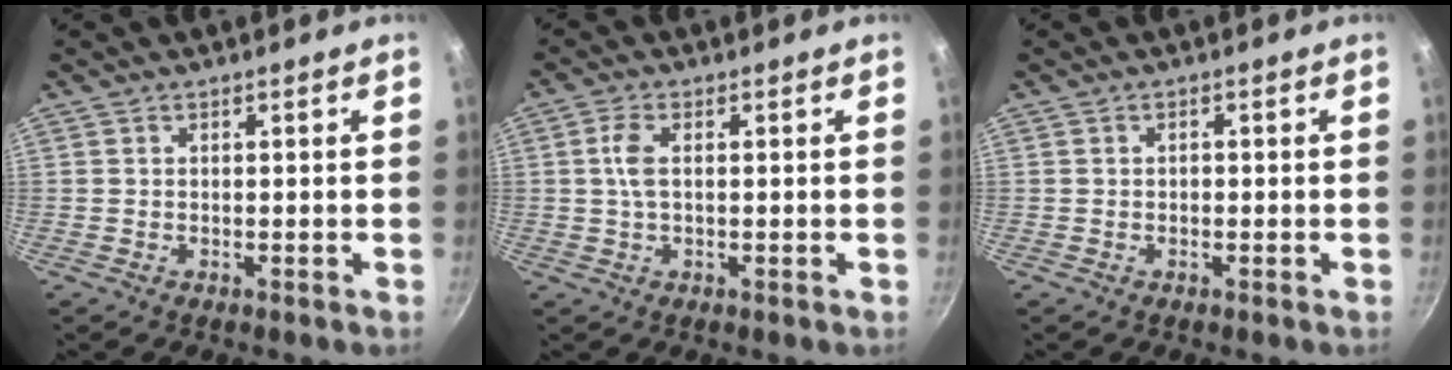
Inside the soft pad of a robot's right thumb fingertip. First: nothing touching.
{"total": 3.5, "force": [0.5, 1.6, 3.1], "torque": [-0.077, 0.003, 0.008]}
{"total": 0.7, "force": [-0.1, 0.6, 0.4], "torque": [-0.001, 0.003, -0.005]}